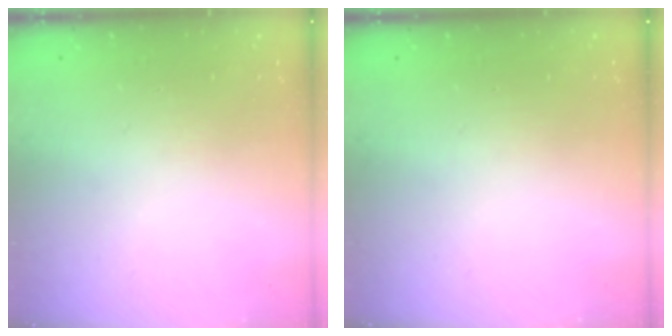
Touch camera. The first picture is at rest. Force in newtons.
{"total": 0.0}